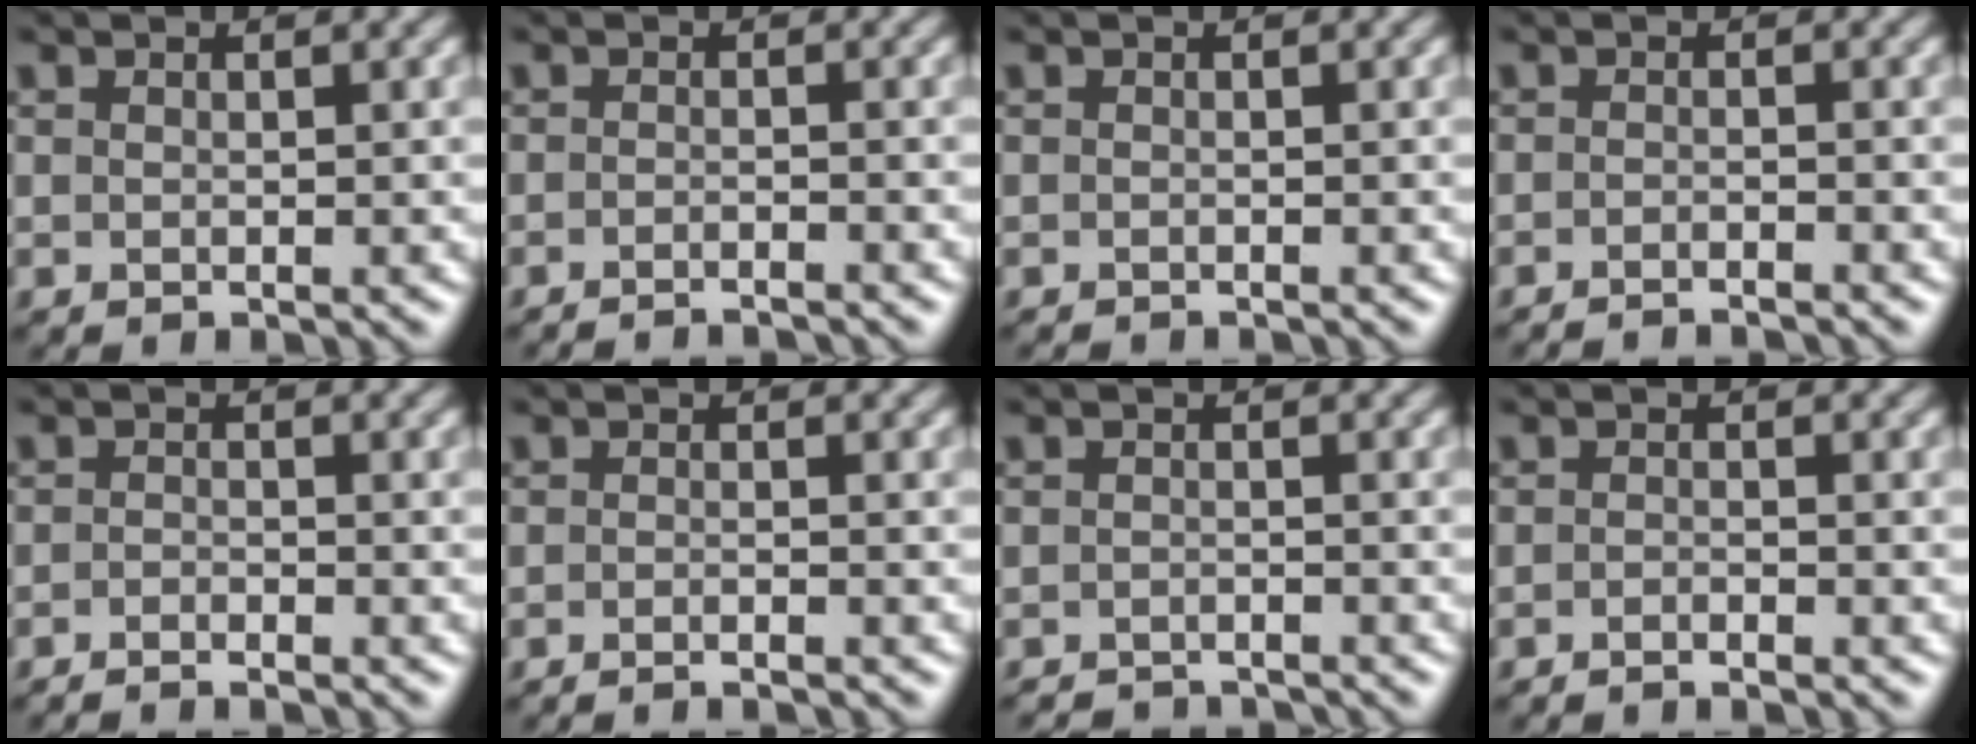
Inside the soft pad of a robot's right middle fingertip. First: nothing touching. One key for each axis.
{"total": 2.5, "fx": -2.2, "fy": 0.4, "fz": 1.3, "tx": -0.011, "ty": 0.000, "tz": -0.038}
{"total": 1.3, "fx": -1.2, "fy": 0.2, "fz": 0.4, "tx": 0.002, "ty": -0.008, "tz": -0.021}
{"total": 2.4, "fx": -2.1, "fy": 0.4, "fz": 1.1, "tx": -0.011, "ty": -0.002, "tz": -0.037}
{"total": 1.8, "fx": -1.5, "fy": 0.3, "fz": 0.8, "tx": -0.016, "ty": -0.002, "tz": -0.031}
{"total": 2.0, "fx": -1.4, "fy": 0.5, "fz": 1.4, "tx": -0.011, "ty": -0.002, "tz": -0.028}
{"total": 3.1, "fx": -3.0, "fy": 0.5, "fz": 0.6, "tx": -0.005, "ty": -0.006, "tz": -0.050}
{"total": 1.2, "fx": -1.0, "fy": 0.2, "fz": 0.6, "tx": -0.008, "ty": -0.004, "tz": -0.023}